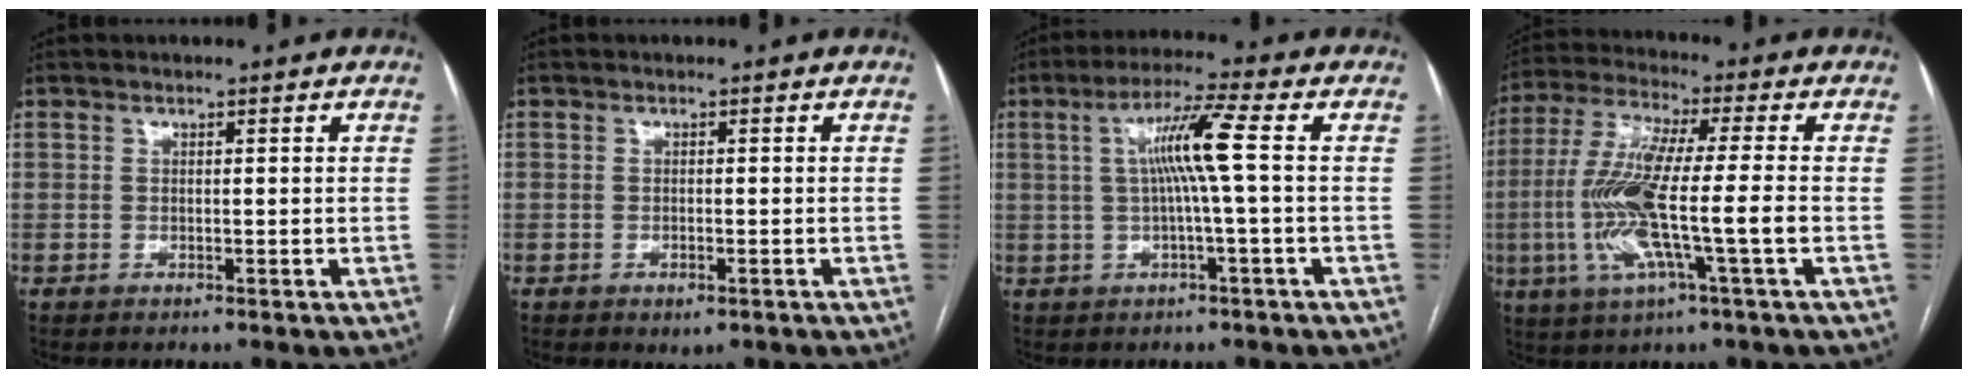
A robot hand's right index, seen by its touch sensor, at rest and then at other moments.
{"total": 1.6, "force": [-0.7, 0.8, 1.1], "torque": [-0.017, -0.002, -0.002]}
{"total": 7.5, "force": [0.8, -1.0, 7.4], "torque": [-0.137, 0.012, 0.016]}
{"total": 13.8, "force": [-2.6, 0.4, 13.5], "torque": [-0.284, -0.004, -0.054]}